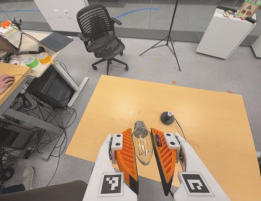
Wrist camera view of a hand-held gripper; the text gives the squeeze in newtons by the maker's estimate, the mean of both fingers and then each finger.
{"total": 11.6, "left": 12.5, "right": 10.8}